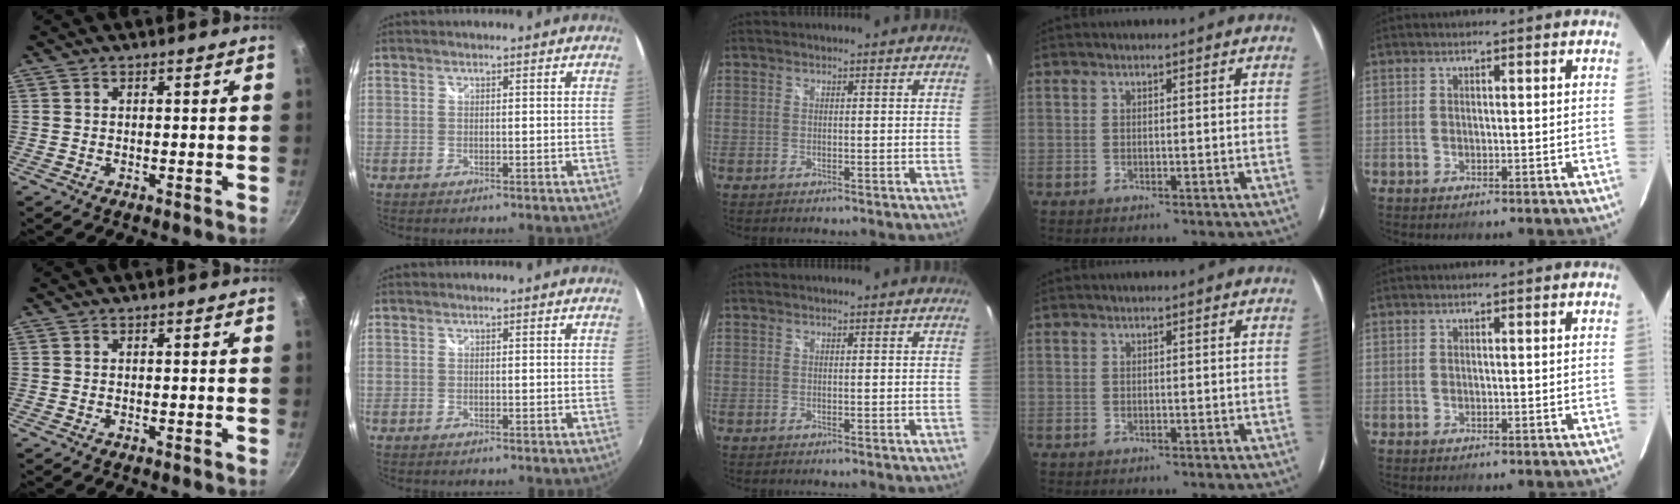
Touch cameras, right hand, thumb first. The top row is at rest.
{}